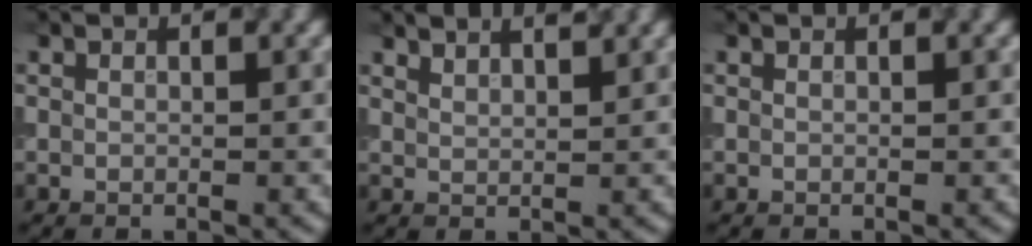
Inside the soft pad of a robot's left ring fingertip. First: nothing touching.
{"total": 3.0, "force": [2.6, 0.9, 1.4], "torque": [-0.004, 0.015, 0.014]}
{"total": 0.0}